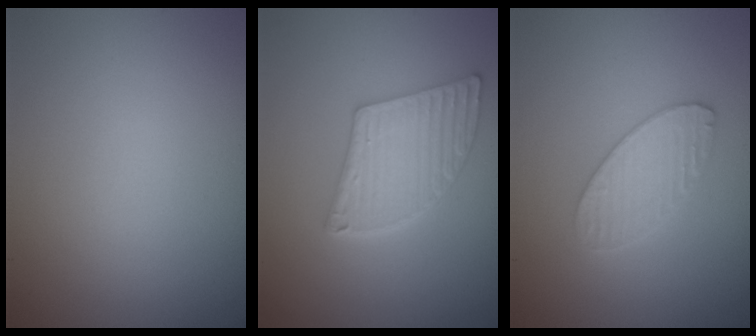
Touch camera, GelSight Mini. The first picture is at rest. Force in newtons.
{"total": 4.8, "press": 4.1, "slide": 2.5}
{"total": 3.0, "press": 3.0, "slide": 0.2}